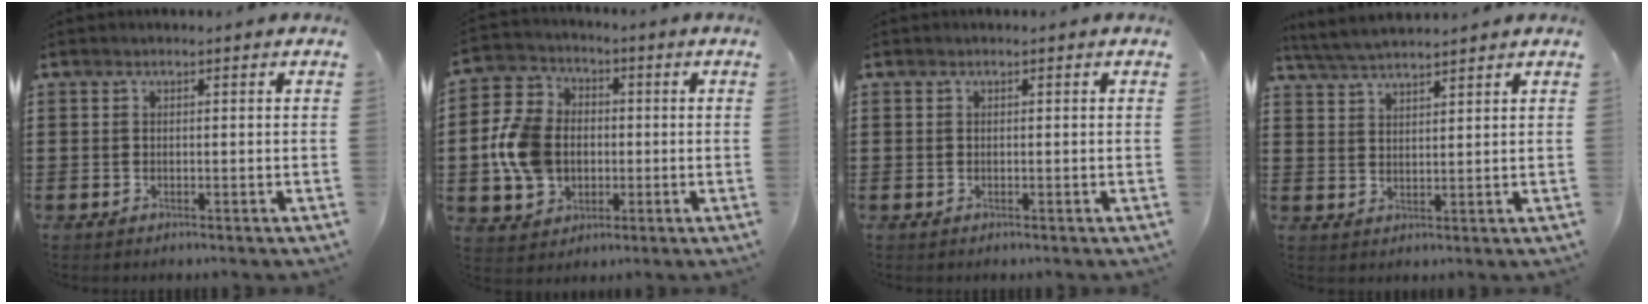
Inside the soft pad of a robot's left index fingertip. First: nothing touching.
{"total": 9.8, "force": [-0.9, 8.0, 5.7], "torque": [-0.147, 0.018, -0.016]}
{"total": 0.0}
{"total": 3.8, "force": [3.7, 0.0, 1.0], "torque": [-0.030, -0.009, 0.068]}